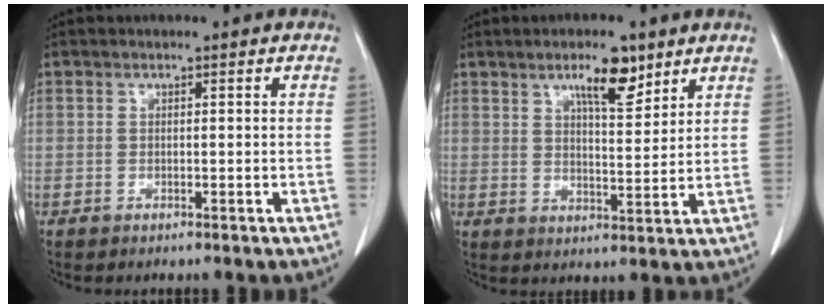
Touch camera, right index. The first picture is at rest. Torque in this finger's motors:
{"motor_torque": [0.29, 0.27, 0.11, 0.05]}